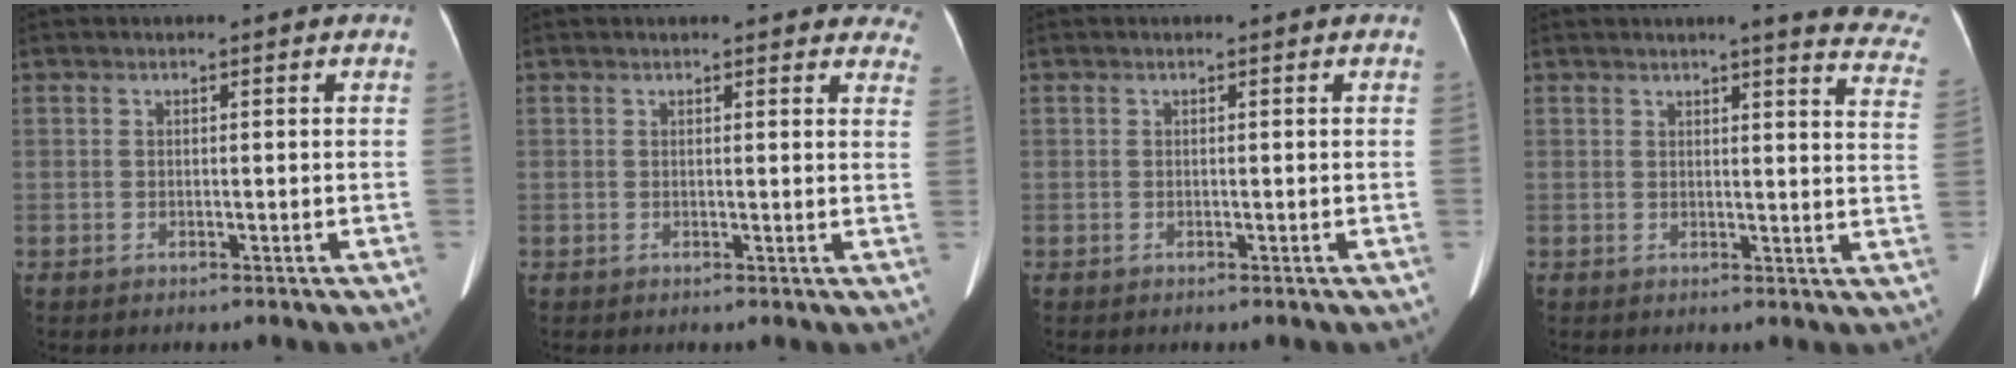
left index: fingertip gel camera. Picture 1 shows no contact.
{"total": 13.0, "force": [11.9, 3.5, 4.0], "torque": [-0.011, -0.003, 0.114]}
{"total": 0.0}
{"total": 12.4, "force": [11.0, 0.9, 5.7], "torque": [-0.041, -0.055, 0.094]}